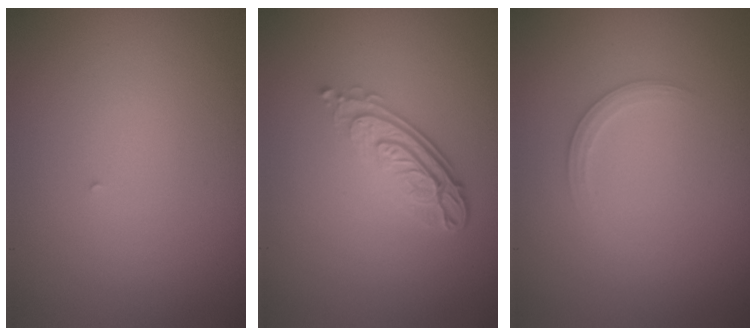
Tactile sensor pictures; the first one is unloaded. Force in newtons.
{"total": 4.1, "press": 2.9, "slide": 3.0}
{"total": 1.3, "press": 1.3, "slide": 0.1}